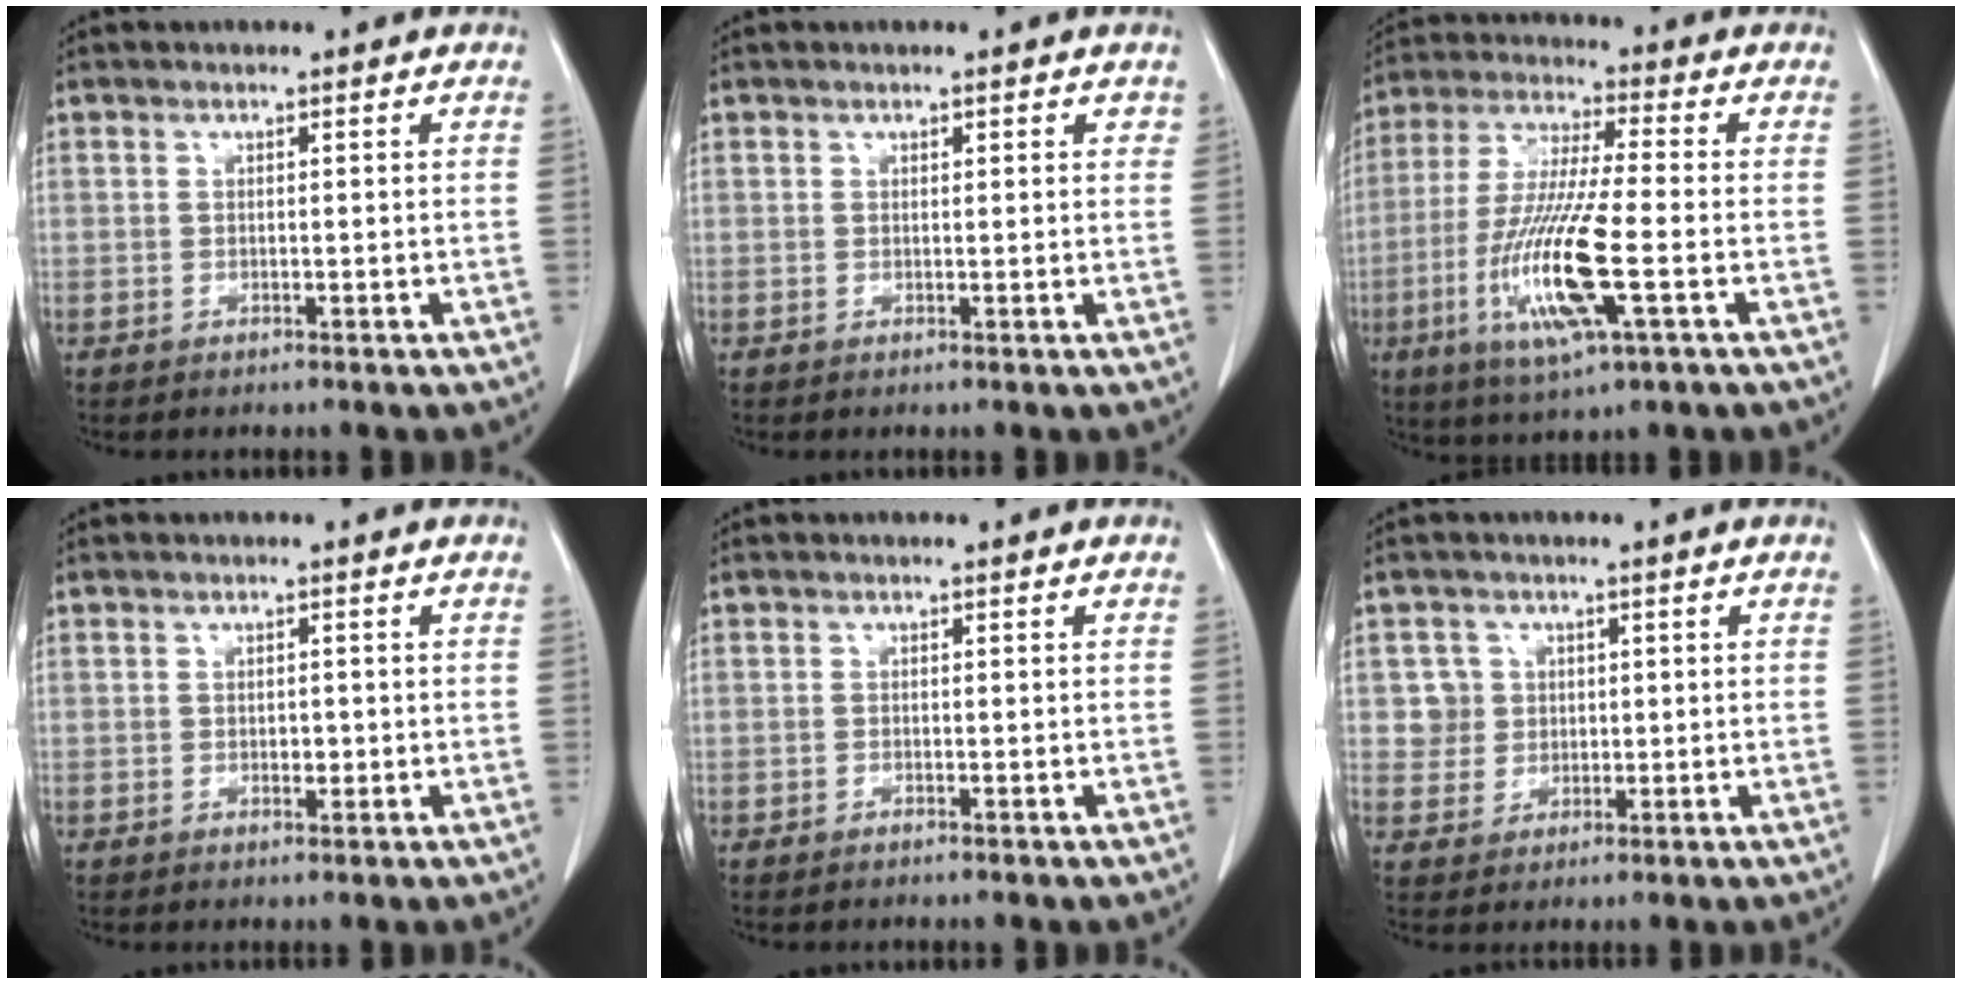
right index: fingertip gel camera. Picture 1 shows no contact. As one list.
[{"total": 1.4, "force": [0.9, 0.6, 0.9], "torque": [-0.007, 0.001, 0.008]}, {"total": 14.9, "force": [-4.3, 1.3, 14.2], "torque": [-0.295, -0.019, -0.082]}, {"total": 1.3, "force": [-0.3, 0.8, 0.9], "torque": [-0.014, 0.001, -0.002]}, {"total": 0.5, "force": [-0.5, 0.1, 0.2], "torque": [-0.008, -0.001, -0.008]}, {"total": 3.8, "force": [0.7, 3.7, -0.2], "torque": [0.016, 0.010, 0.014]}]